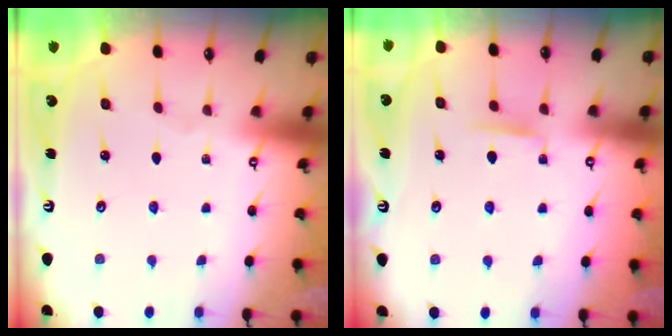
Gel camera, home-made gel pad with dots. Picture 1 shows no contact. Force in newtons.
{"total": 6.1, "press": 6.0, "slide": 0.8}